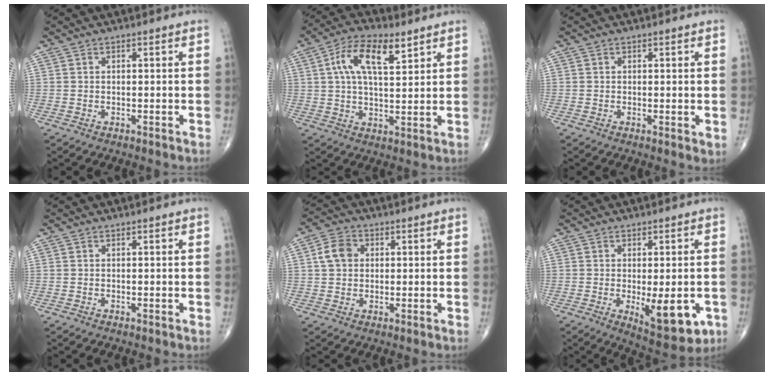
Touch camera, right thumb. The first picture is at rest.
{"total": 11.0, "force": [4.6, 4.7, 8.9], "torque": [-0.154, -0.002, 0.080]}
{"total": 1.3, "force": [0.2, 0.4, 1.3], "torque": [-0.022, -0.008, 0.001]}
{"total": 0.0}
{"total": 5.2, "force": [1.0, 4.2, 3.0], "torque": [-0.048, 0.008, 0.013]}
{"total": 11.0, "force": [-2.8, 4.1, 9.8], "torque": [-0.120, -0.018, -0.028]}